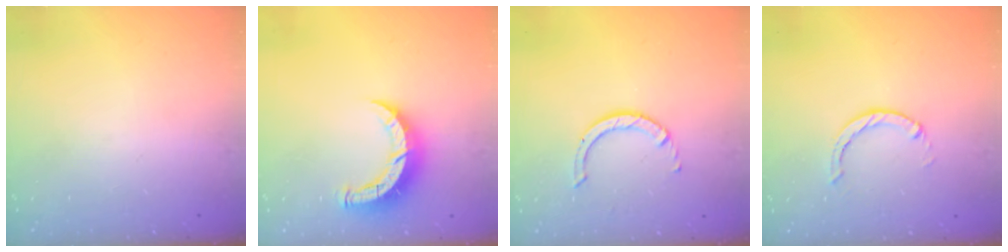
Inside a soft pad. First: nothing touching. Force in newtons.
{"total": 8.1, "press": 8.1, "slide": 0.5}
{"total": 3.5, "press": 3.5, "slide": 0.3}
{"total": 0.0}